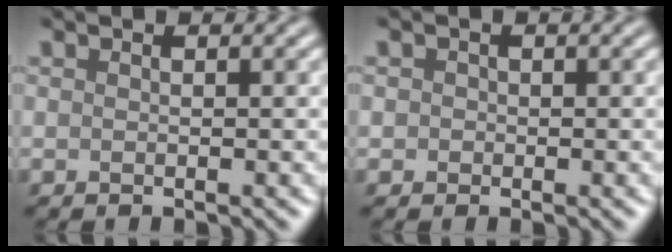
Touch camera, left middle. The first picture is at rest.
{"total": 1.6, "force": [0.6, 1.4, 0.5], "torque": [0.015, 0.013, -0.015]}